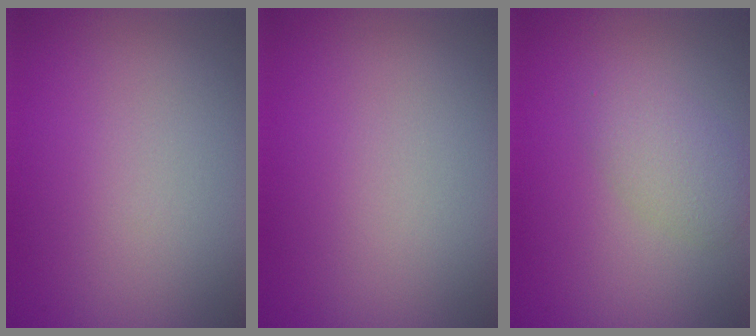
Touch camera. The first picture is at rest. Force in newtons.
{"total": 0.0}
{"total": 2.6, "press": 2.6, "slide": 0.1}